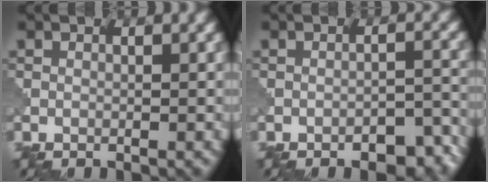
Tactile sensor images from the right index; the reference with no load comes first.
{"total": 3.6, "force": [-2.8, 1.3, 1.9], "torque": [-0.028, 0.008, -0.034]}